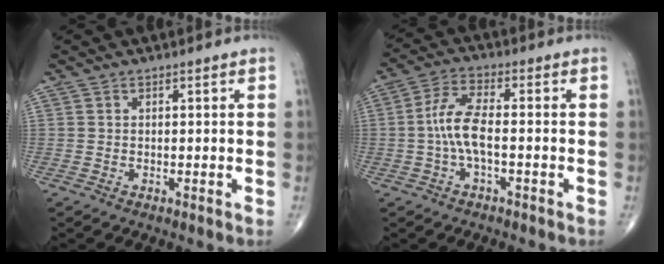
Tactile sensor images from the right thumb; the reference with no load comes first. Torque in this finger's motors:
{"motor_torque": [2.19, 2.83, 0.77, -0.61, 0.32]}